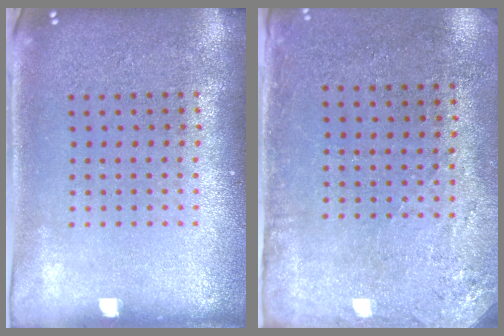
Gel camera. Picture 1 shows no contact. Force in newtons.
{"total": 2.8, "press": 2.3, "slide": 1.6}